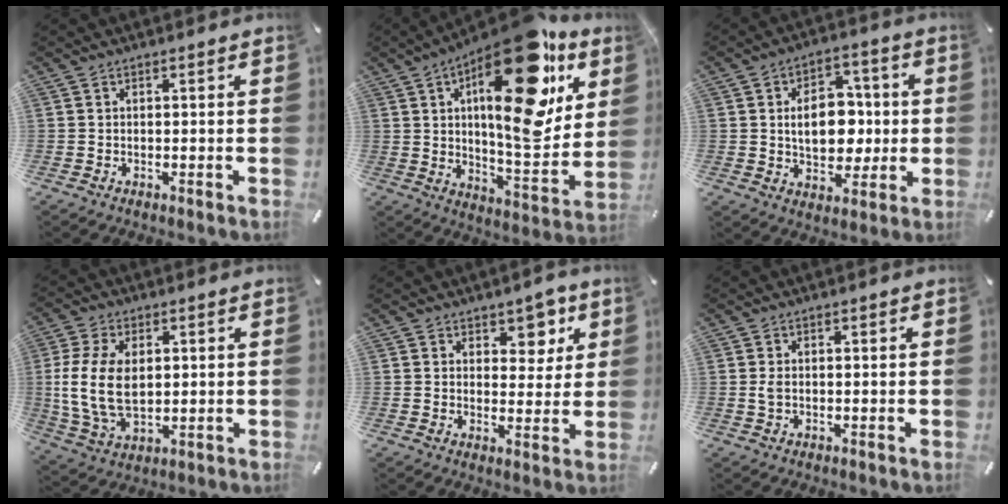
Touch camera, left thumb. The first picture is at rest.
{"total": 28.2, "force": [12.3, 11.2, 22.8], "torque": [-0.333, -0.077, 0.196]}
{"total": 12.6, "force": [0.4, 9.0, 8.8], "torque": [-0.125, 0.011, 0.008]}
{"total": 13.0, "force": [1.2, 8.5, 9.8], "torque": [-0.232, 0.003, 0.021]}
{"total": 5.9, "force": [3.5, 4.3, 2.1], "torque": [-0.002, -0.024, 0.054]}
{"total": 1.7, "force": [0.0, 0.9, 1.4], "torque": [-0.036, -0.001, -0.003]}